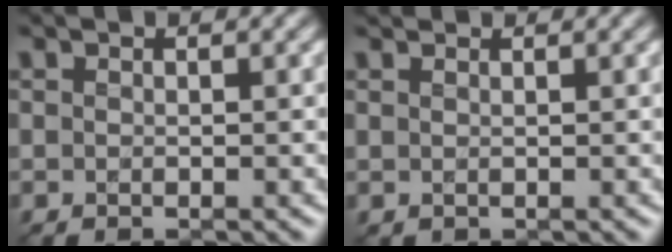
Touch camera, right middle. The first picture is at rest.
{"total": 1.7, "force": [1.6, 0.4, 0.1], "torque": [-0.003, -0.004, 0.012]}